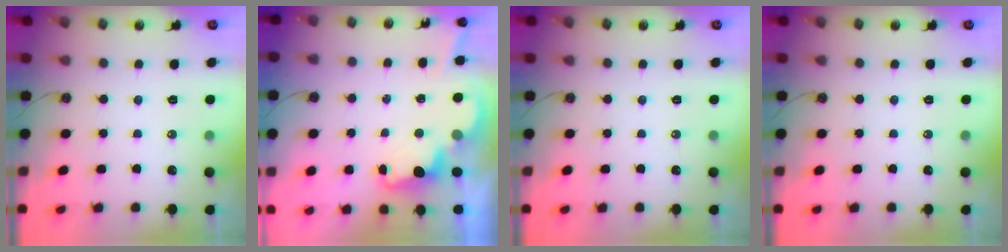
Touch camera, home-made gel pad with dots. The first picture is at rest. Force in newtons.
{"total": 3.5, "press": 3.4, "slide": 0.7}
{"total": 0.0}
{"total": 0.0}